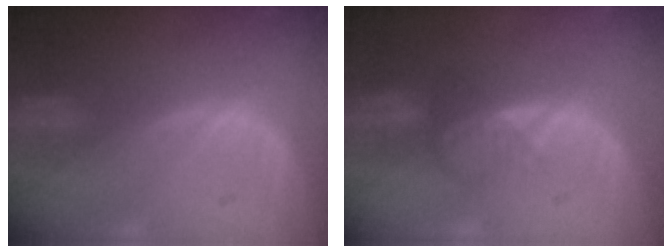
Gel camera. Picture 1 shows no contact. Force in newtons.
{"total": 2.7, "press": 2.7, "slide": 0.3}